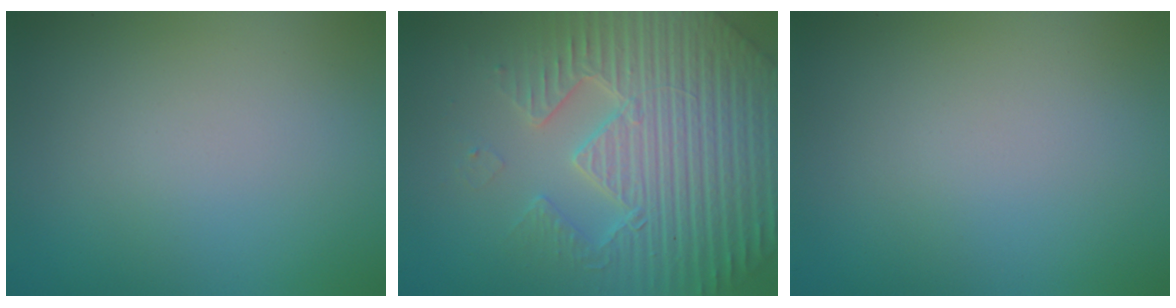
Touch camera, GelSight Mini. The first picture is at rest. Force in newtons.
{"total": 7.6, "press": 7.4, "slide": 1.9}
{"total": 0.0}